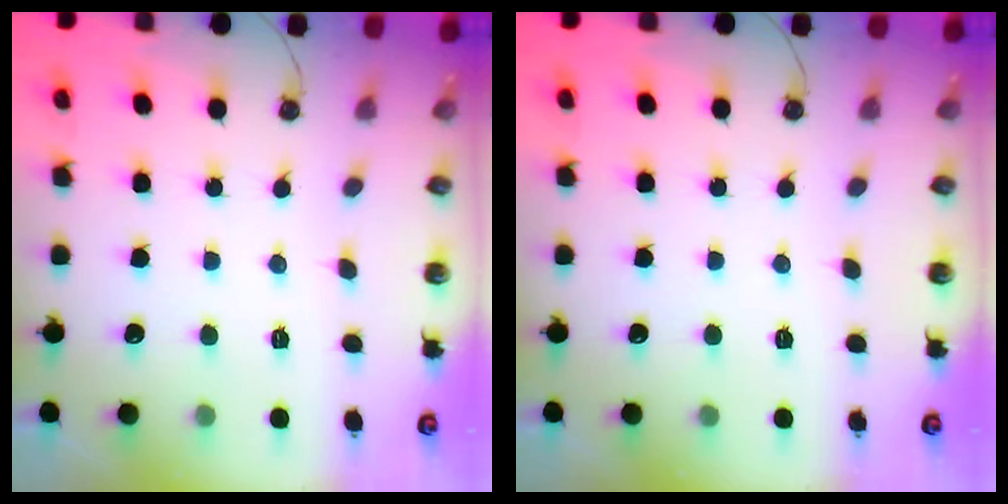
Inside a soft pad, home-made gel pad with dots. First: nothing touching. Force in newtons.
{"total": 0.0}